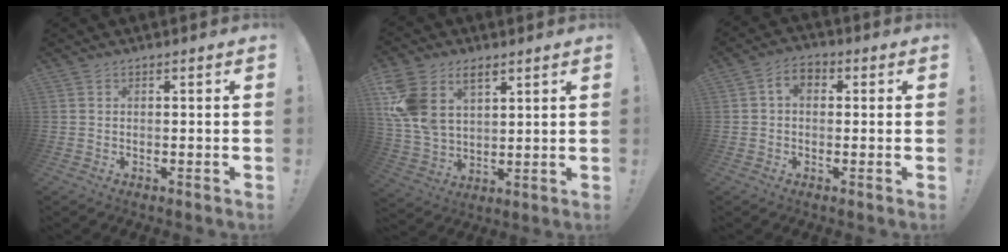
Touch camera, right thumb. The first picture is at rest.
{"total": 13.9, "force": [6.9, 9.2, 7.7], "torque": [-0.157, -0.038, 0.135]}
{"total": 4.7, "force": [0.6, 3.3, 3.3], "torque": [-0.056, 0.009, 0.013]}